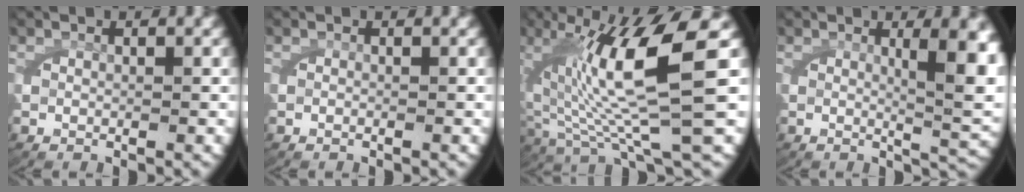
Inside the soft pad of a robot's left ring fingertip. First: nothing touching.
{"total": 0.0}
{"total": 12.0, "force": [1.1, 4.4, 11.1], "torque": [-0.194, -0.003, 0.026]}
{"total": 5.9, "force": [1.1, 1.4, 5.6], "torque": [-0.072, -0.008, 0.023]}